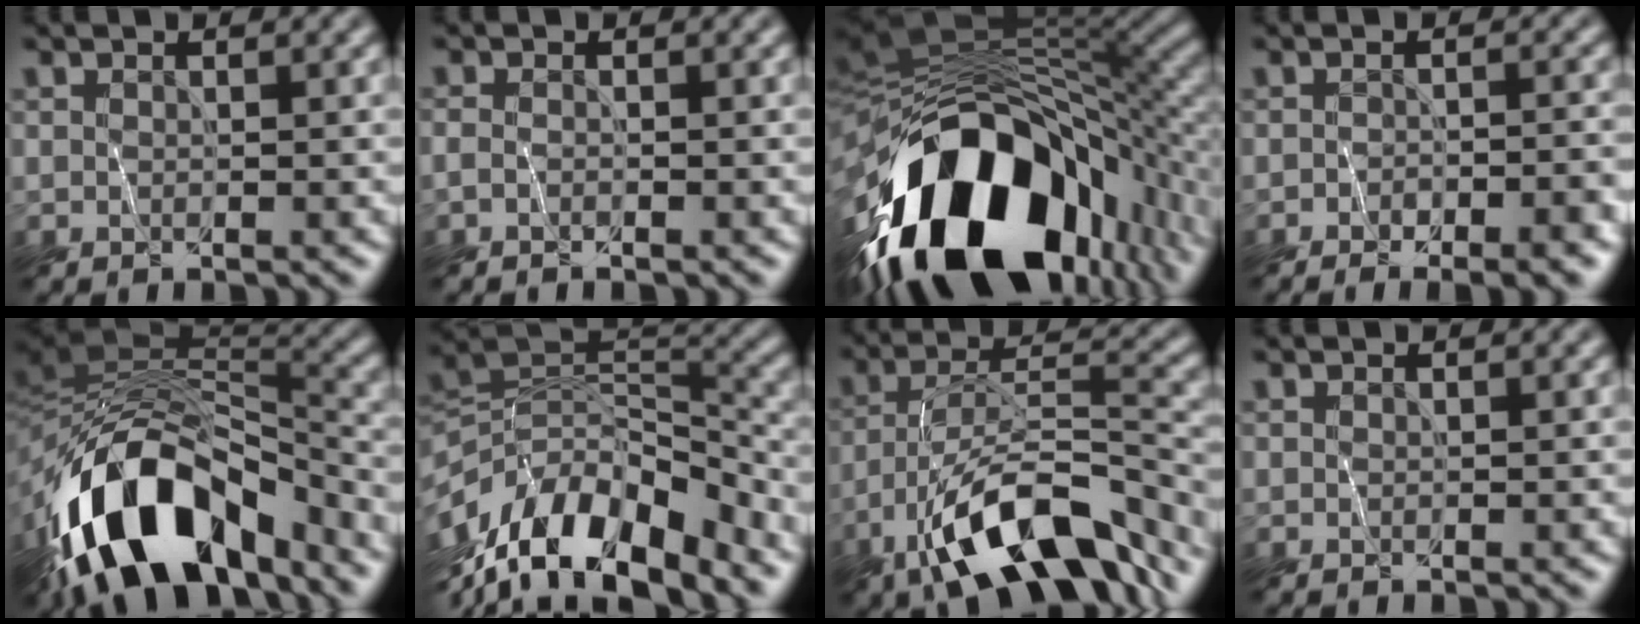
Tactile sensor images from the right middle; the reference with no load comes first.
{"total": 0.9, "force": [-0.7, 0.2, 0.5], "torque": [-0.018, -0.002, -0.019]}
{"total": 17.5, "force": [-8.3, 8.6, 12.7], "torque": [-0.220, -0.040, -0.116]}
{"total": 5.2, "force": [-3.5, 1.7, 3.5], "torque": [-0.042, -0.003, -0.051]}
{"total": 13.8, "force": [-8.7, 6.4, 8.6], "torque": [-0.152, 0.015, -0.154]}
{"total": 12.5, "force": [-9.4, 4.6, 6.9], "torque": [-0.129, 0.021, -0.167]}
{"total": 10.9, "force": [-7.0, 3.3, 7.6], "torque": [-0.138, 0.004, -0.133]}
{"total": 0.0}